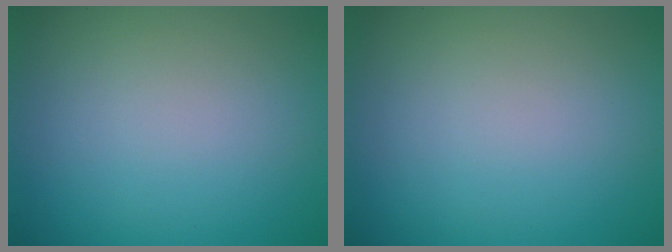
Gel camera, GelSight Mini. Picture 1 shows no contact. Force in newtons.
{"total": 0.0}